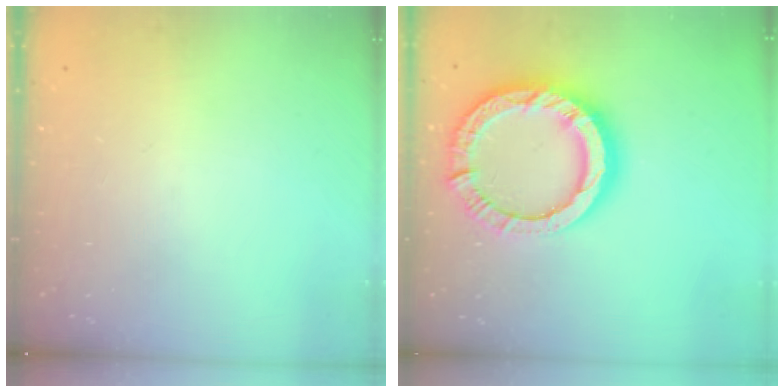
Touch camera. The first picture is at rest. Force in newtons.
{"total": 15.9, "press": 15.8, "slide": 1.6}